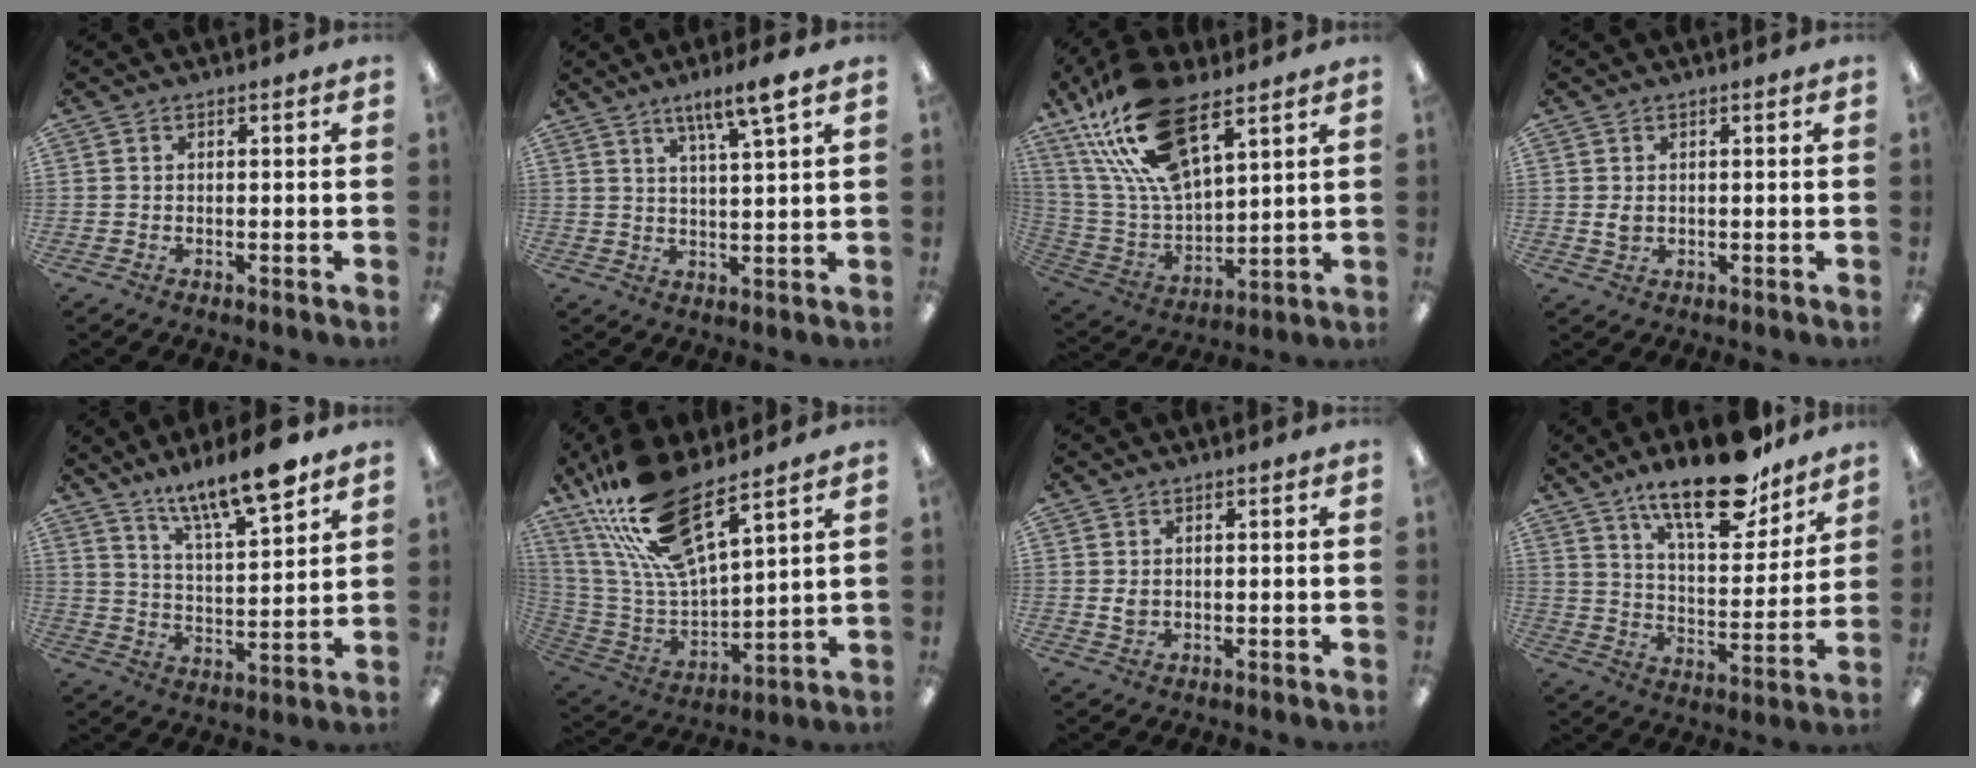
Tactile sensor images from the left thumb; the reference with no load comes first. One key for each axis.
{"total": 7.7, "fx": 5.5, "fy": 0.2, "fz": 5.3, "tx": -0.093, "ty": -0.028, "tz": 0.089}
{"total": 22.6, "fx": 13.8, "fy": 9.4, "fz": 15.1, "tx": -0.325, "ty": -0.060, "tz": 0.241}
{"total": 2.1, "fx": 0.4, "fy": 1.4, "fz": 1.5, "tx": -0.023, "ty": 0.000, "tz": 0.004}
{"total": 14.9, "fx": 12.1, "fy": 2.5, "fz": 8.2, "tx": -0.136, "ty": -0.077, "tz": 0.200}
{"total": 20.4, "fx": 15.0, "fy": 5.7, "fz": 12.7, "tx": -0.267, "ty": -0.097, "tz": 0.262}
{"total": 1.9, "fx": 0.4, "fy": 1.3, "fz": 1.4, "tx": -0.021, "ty": 0.000, "tz": 0.005}
{"total": 19.2, "fx": 14.3, "fy": 6.3, "fz": 11.1, "tx": -0.172, "ty": -0.089, "tz": 0.237}